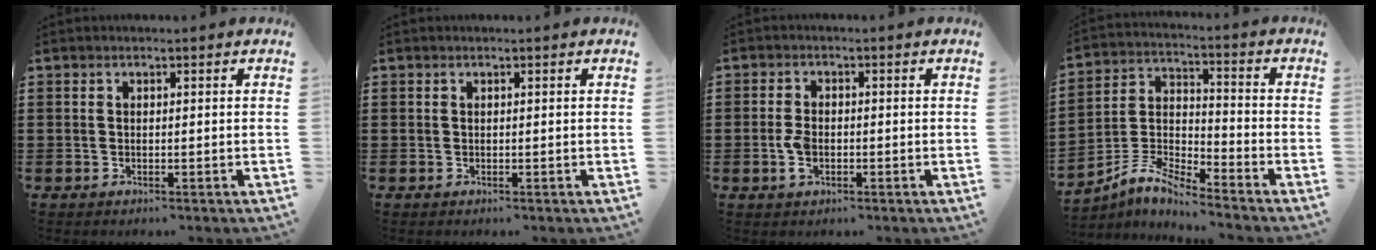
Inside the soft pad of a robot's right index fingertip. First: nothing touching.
{"total": 0.0}
{"total": 3.2, "force": [-0.8, 1.9, 2.4], "torque": [-0.060, -0.003, -0.017]}
{"total": 5.8, "force": [-5.5, 0.7, 1.7], "torque": [-0.060, -0.014, -0.115]}